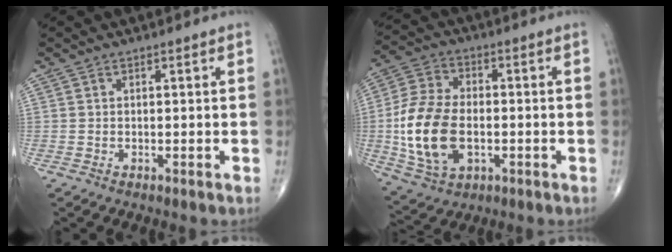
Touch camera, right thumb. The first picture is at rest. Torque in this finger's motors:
{"motor_torque": [0.01, 0.88, 0.96, 0.51, 0.46]}